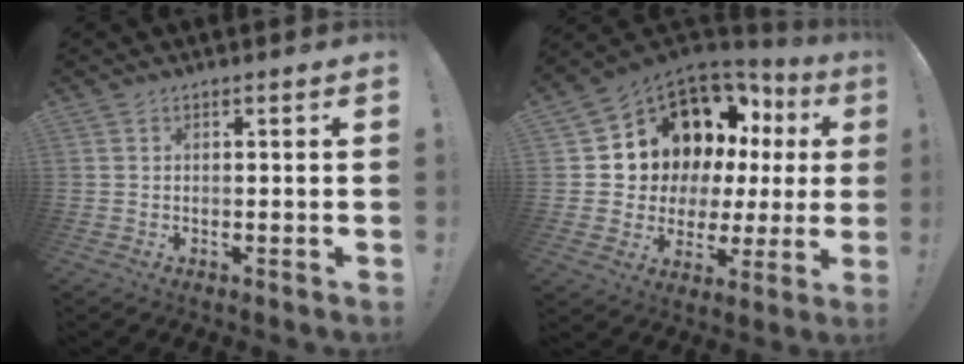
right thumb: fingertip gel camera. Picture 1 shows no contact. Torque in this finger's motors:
{"motor_torque": [1.04, 1.04, 1.32, 0.20, 0.09]}